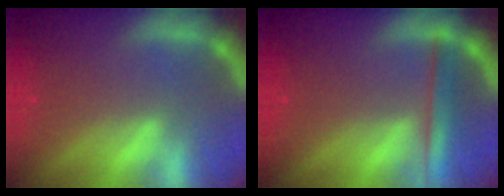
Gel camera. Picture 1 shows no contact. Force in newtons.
{"total": 2.9}